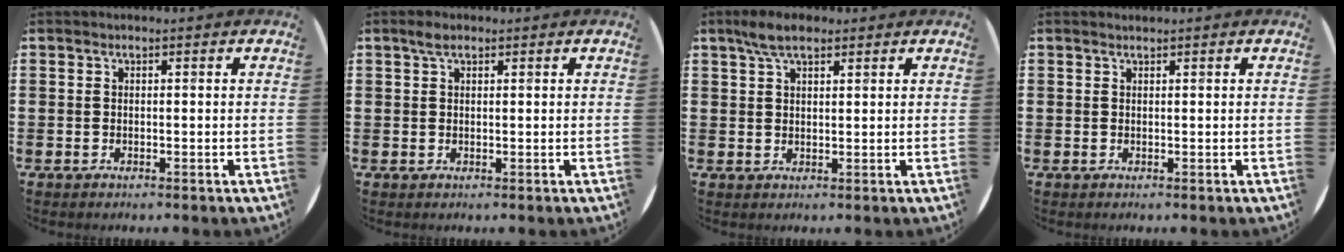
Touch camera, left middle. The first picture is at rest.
{"total": 1.7, "force": [1.1, 0.9, 1.0], "torque": [-0.014, 0.002, 0.018]}
{"total": 4.2, "force": [3.1, 1.7, 2.3], "torque": [-0.042, 0.005, 0.055]}
{"total": 0.0}